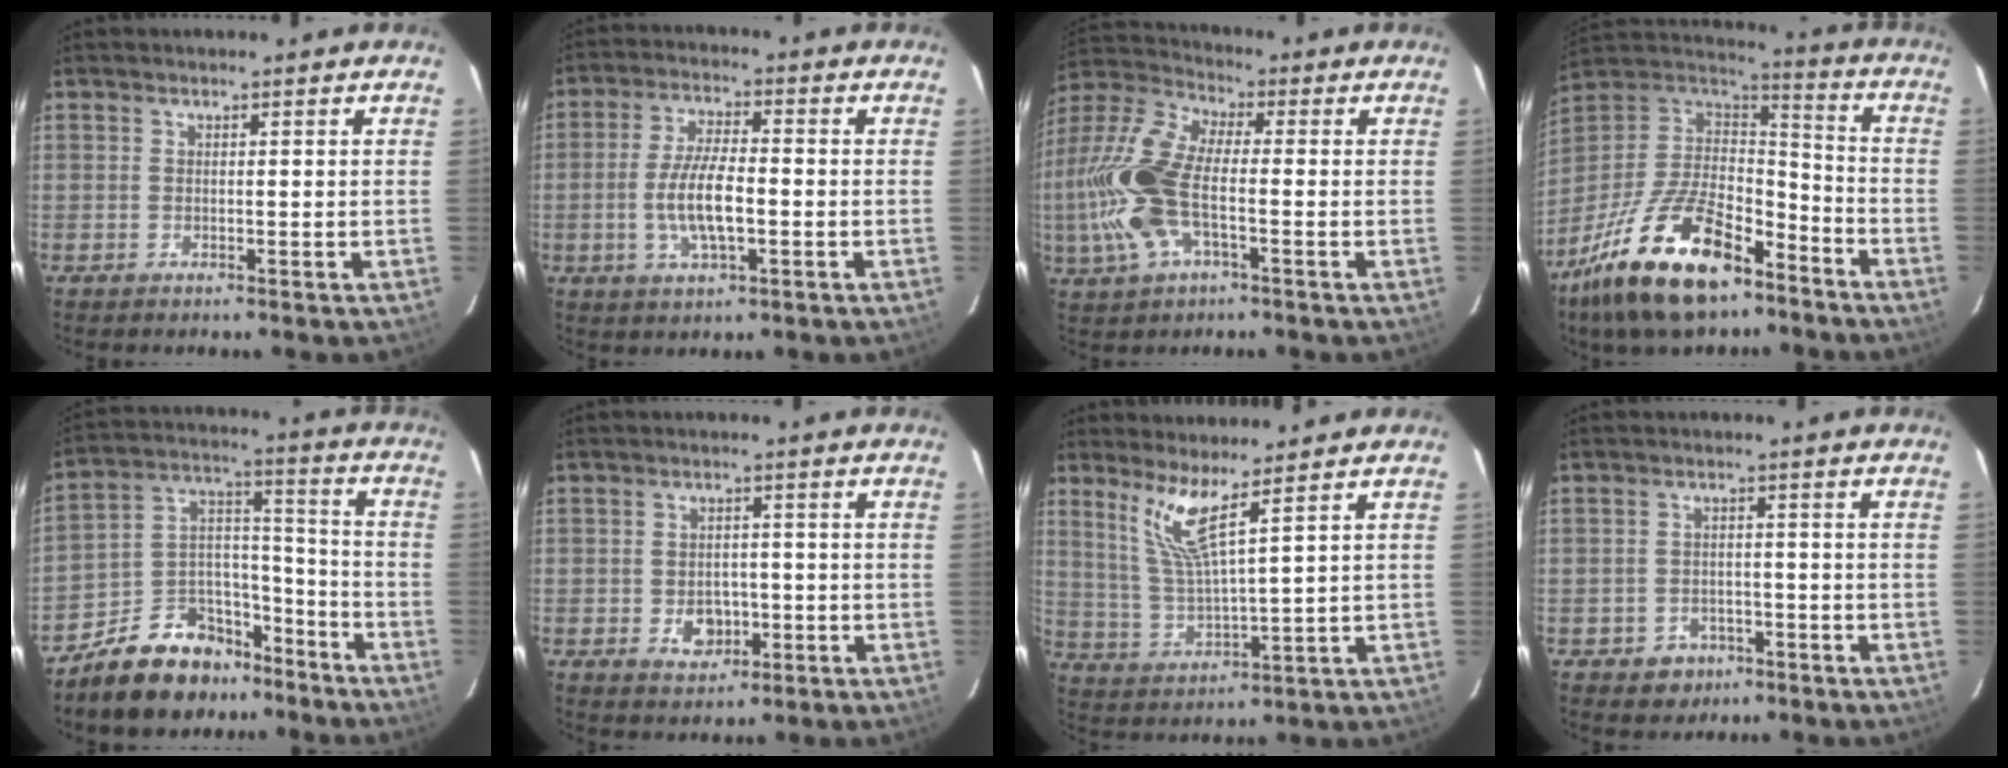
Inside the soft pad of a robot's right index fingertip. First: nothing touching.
{"total": 8.8, "force": [-1.9, 2.8, 8.2], "torque": [-0.164, -0.002, -0.035]}
{"total": 17.4, "force": [-2.8, 8.0, 15.2], "torque": [-0.340, 0.004, -0.062]}
{"total": 25.2, "force": [-15.8, 11.2, 16.1], "torque": [-0.330, -0.012, -0.268]}
{"total": 14.6, "force": [-11.0, 8.5, 4.6], "torque": [-0.096, 0.072, -0.167]}
{"total": 5.3, "force": [-1.5, 4.2, 2.8], "torque": [-0.056, 0.002, -0.011]}
{"total": 7.4, "force": [4.9, -0.3, 5.5], "torque": [-0.106, -0.008, 0.106]}
{"total": 5.0, "force": [-2.8, 4.1, 0.9], "torque": [-0.037, 0.012, -0.029]}